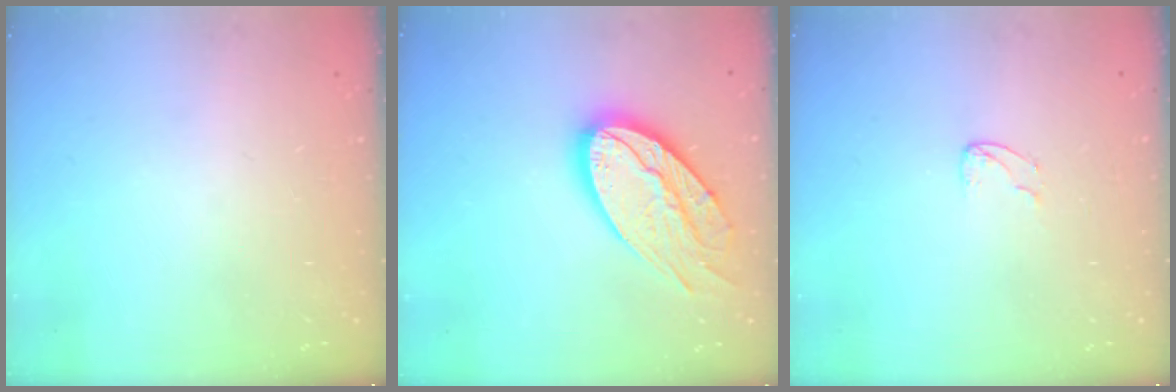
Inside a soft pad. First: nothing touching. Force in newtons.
{"total": 19.7, "press": 19.6, "slide": 2.0}
{"total": 3.3, "press": 3.3, "slide": 0.3}